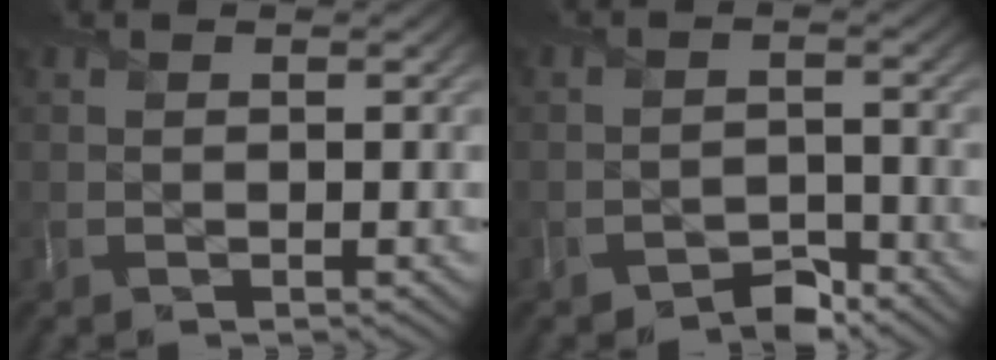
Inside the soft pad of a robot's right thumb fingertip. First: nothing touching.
{"total": 2.9, "force": [-2.6, 1.2, 0.8], "torque": [-0.011, 0.004, -0.051]}